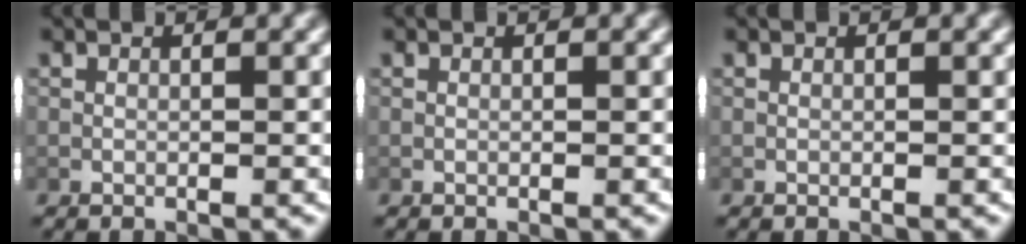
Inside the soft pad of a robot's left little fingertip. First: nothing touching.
{"total": 0.0}
{"total": 0.0}